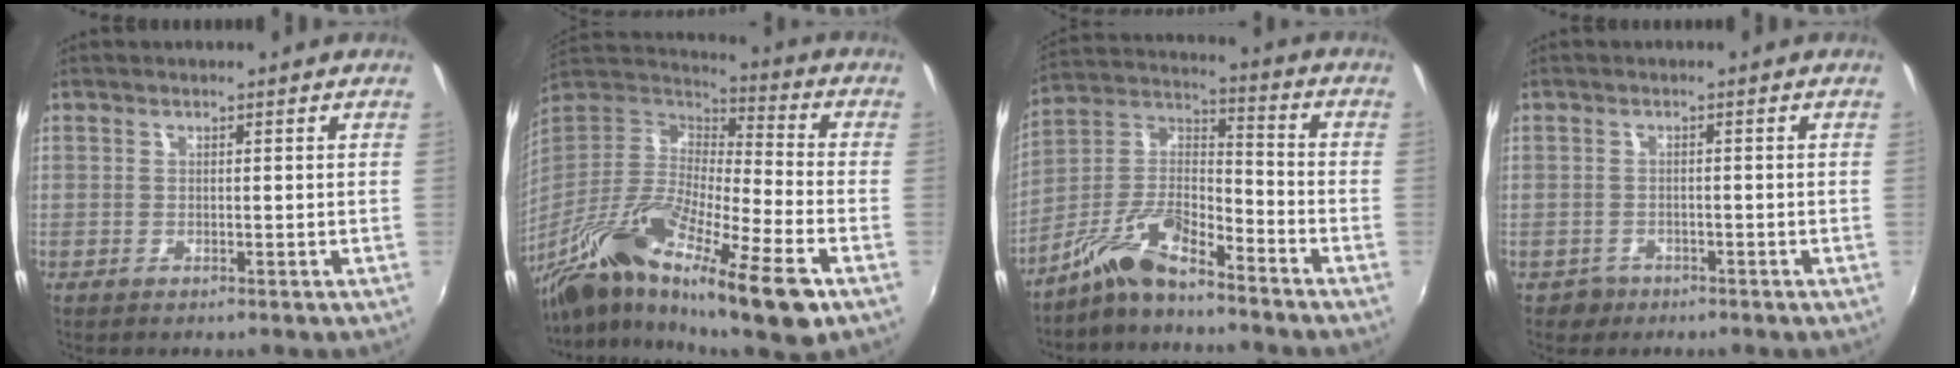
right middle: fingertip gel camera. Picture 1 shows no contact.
{"total": 25.1, "force": [-15.4, 4.1, 19.4], "torque": [-0.335, -0.039, -0.281]}
{"total": 9.9, "force": [-7.7, 2.2, 5.8], "torque": [-0.137, 0.024, -0.156]}
{"total": 2.5, "force": [-1.5, 2.0, 0.2], "torque": [-0.012, 0.000, -0.022]}